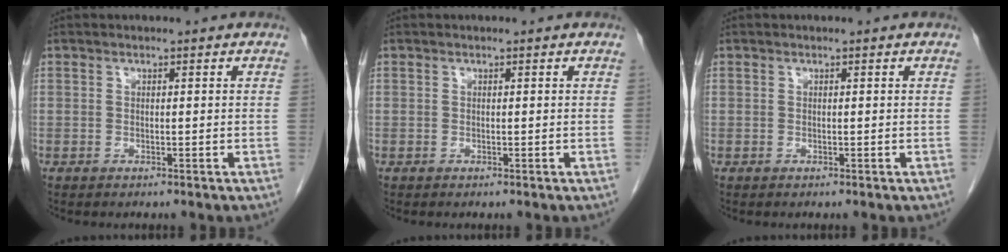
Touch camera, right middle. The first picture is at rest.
{"total": 0.0}
{"total": 0.0}